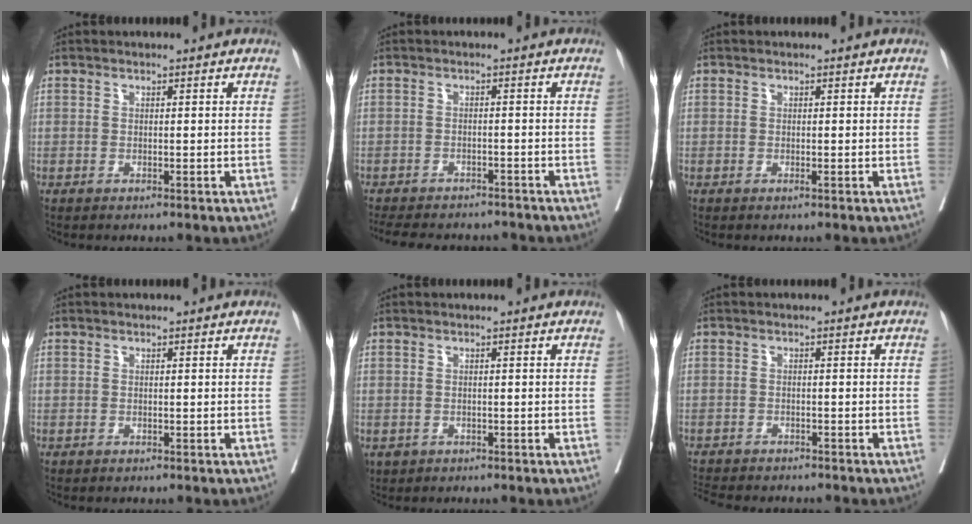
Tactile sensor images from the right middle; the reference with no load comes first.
{"total": 12.2, "force": [-10.8, 4.0, 4.0], "torque": [-0.083, -0.001, -0.138]}
{"total": 0.0}
{"total": 0.0}
{"total": 1.7, "force": [-0.6, 1.5, 0.6], "torque": [-0.013, 0.000, 0.002]}
{"total": 8.3, "force": [-7.4, 2.2, 3.0], "torque": [-0.053, -0.007, -0.103]}